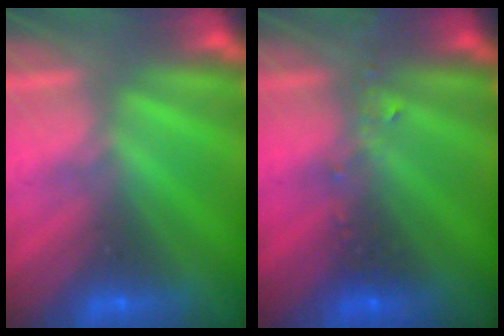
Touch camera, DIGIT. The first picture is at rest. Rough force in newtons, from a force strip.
{"total": 2.4}